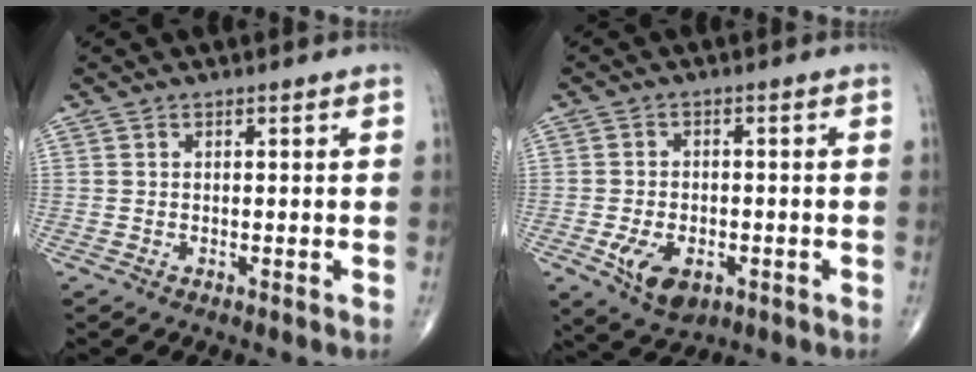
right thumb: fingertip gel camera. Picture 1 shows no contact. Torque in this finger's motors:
{"motor_torque": [0.95, 0.90, 0.61, -0.62, 0.29]}